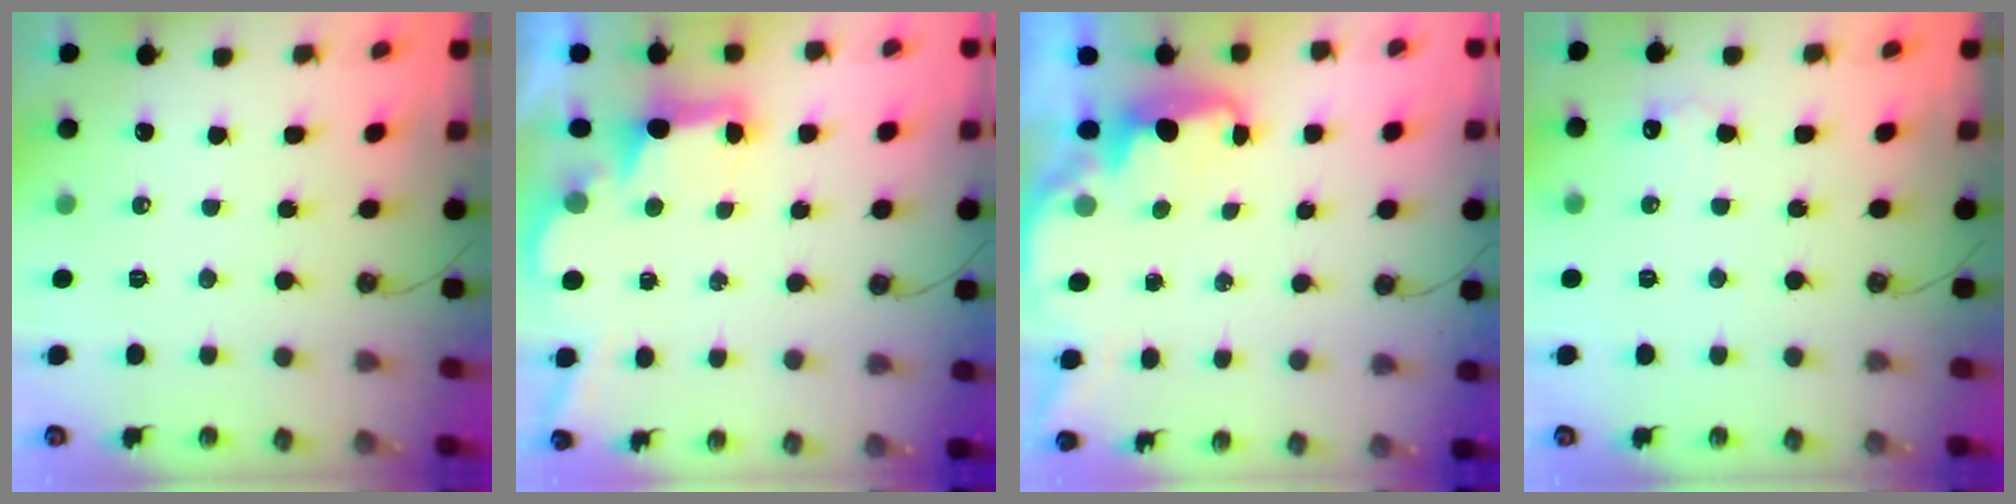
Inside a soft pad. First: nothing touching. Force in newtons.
{"total": 2.8, "press": 2.6, "slide": 0.9}
{"total": 2.4, "press": 2.3, "slide": 0.7}
{"total": 6.5, "press": 6.5, "slide": 0.7}